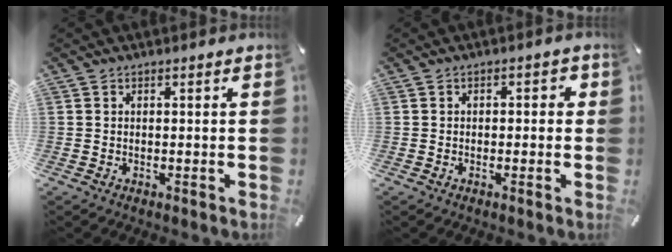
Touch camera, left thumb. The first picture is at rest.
{"total": 1.4, "force": [-0.6, 1.0, 0.7], "torque": [-0.014, 0.007, -0.015]}